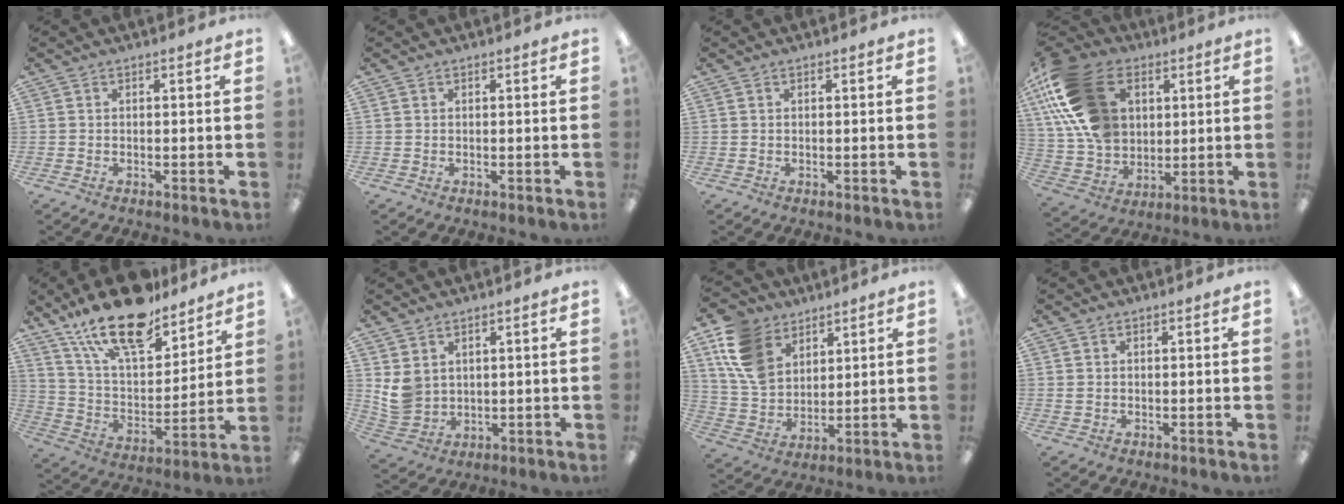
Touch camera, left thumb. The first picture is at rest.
{"total": 0.0}
{"total": 0.0}
{"total": 21.5, "force": [7.7, 15.1, 13.2], "torque": [-0.300, -0.019, 0.145]}
{"total": 20.8, "force": [15.7, 7.8, 11.2], "torque": [-0.198, -0.091, 0.274]}
{"total": 5.7, "force": [2.5, 4.7, 2.1], "torque": [-0.057, -0.004, 0.054]}
{"total": 13.6, "force": [7.7, 9.7, 5.6], "torque": [-0.136, -0.028, 0.156]}
{"total": 0.9, "force": [0.5, 0.7, 0.4], "torque": [-0.011, 0.003, 0.008]}